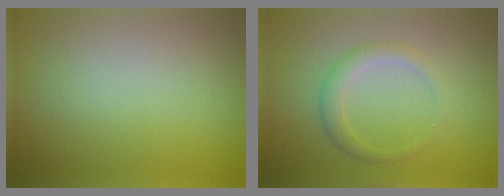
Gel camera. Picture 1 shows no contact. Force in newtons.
{"total": 1.5, "press": 1.5, "slide": 0.0}